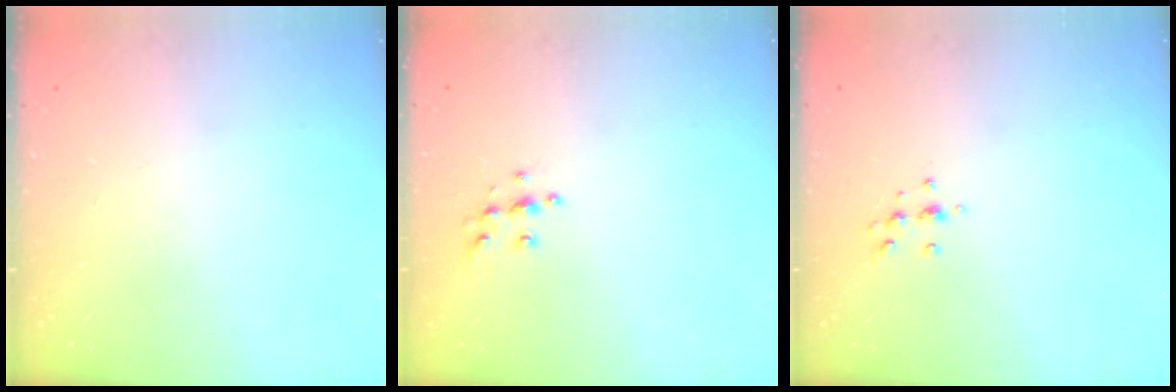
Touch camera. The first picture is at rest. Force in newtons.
{"total": 5.9, "press": 5.9, "slide": 0.2}
{"total": 6.2, "press": 6.1, "slide": 0.8}